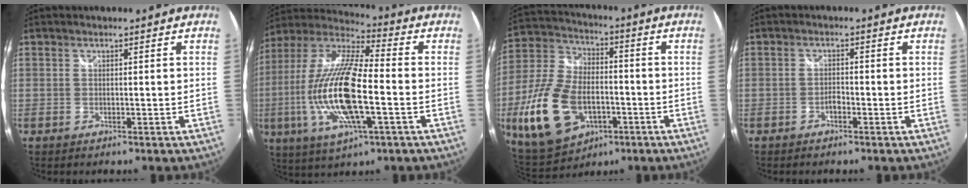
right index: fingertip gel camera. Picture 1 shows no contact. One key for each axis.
{"total": 20.9, "fx": -4.1, "fy": 6.0, "fz": 19.6, "tx": -0.387, "ty": -0.017, "tz": -0.080}
{"total": 18.9, "fx": -6.3, "fy": 11.6, "fz": 13.5, "tx": -0.308, "ty": -0.008, "tz": -0.101}
{"total": 1.4, "fx": -1.0, "fy": 0.6, "fz": 0.7, "tx": -0.015, "ty": 0.002, "tz": -0.019}